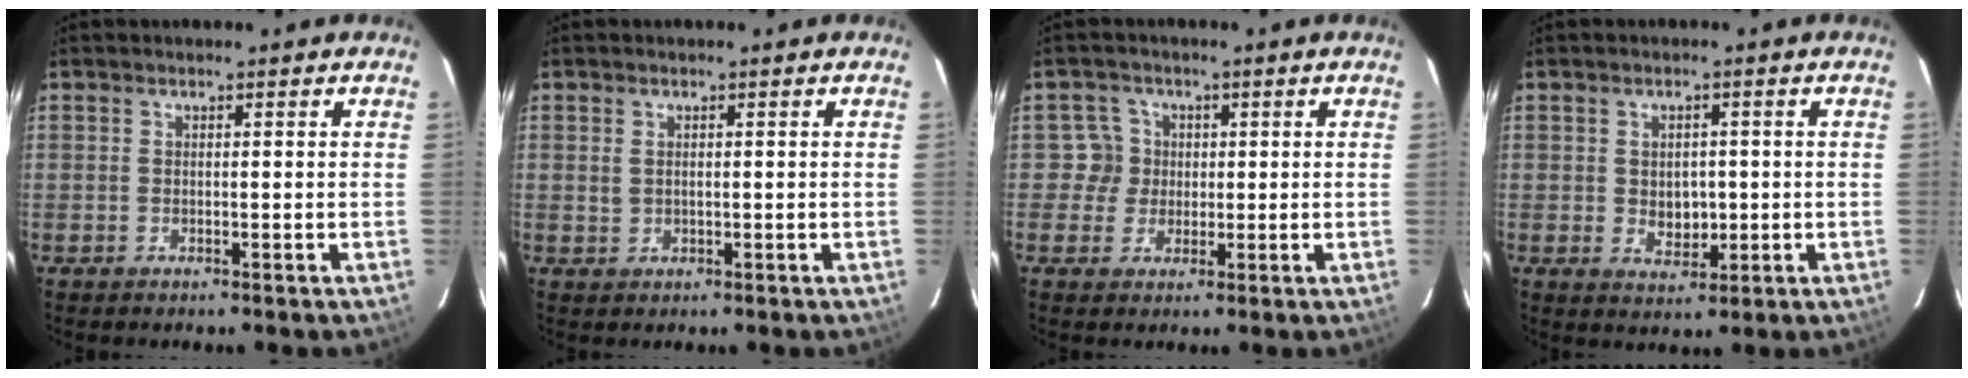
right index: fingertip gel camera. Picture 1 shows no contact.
{"total": 1.5, "force": [0.3, 1.1, 1.1], "torque": [-0.021, 0.002, 0.008]}
{"total": 3.9, "force": [0.2, 3.9, -0.1], "torque": [0.014, 0.013, 0.000]}
{"total": 4.5, "force": [-0.3, 3.5, 2.7], "torque": [-0.043, -0.003, 0.003]}